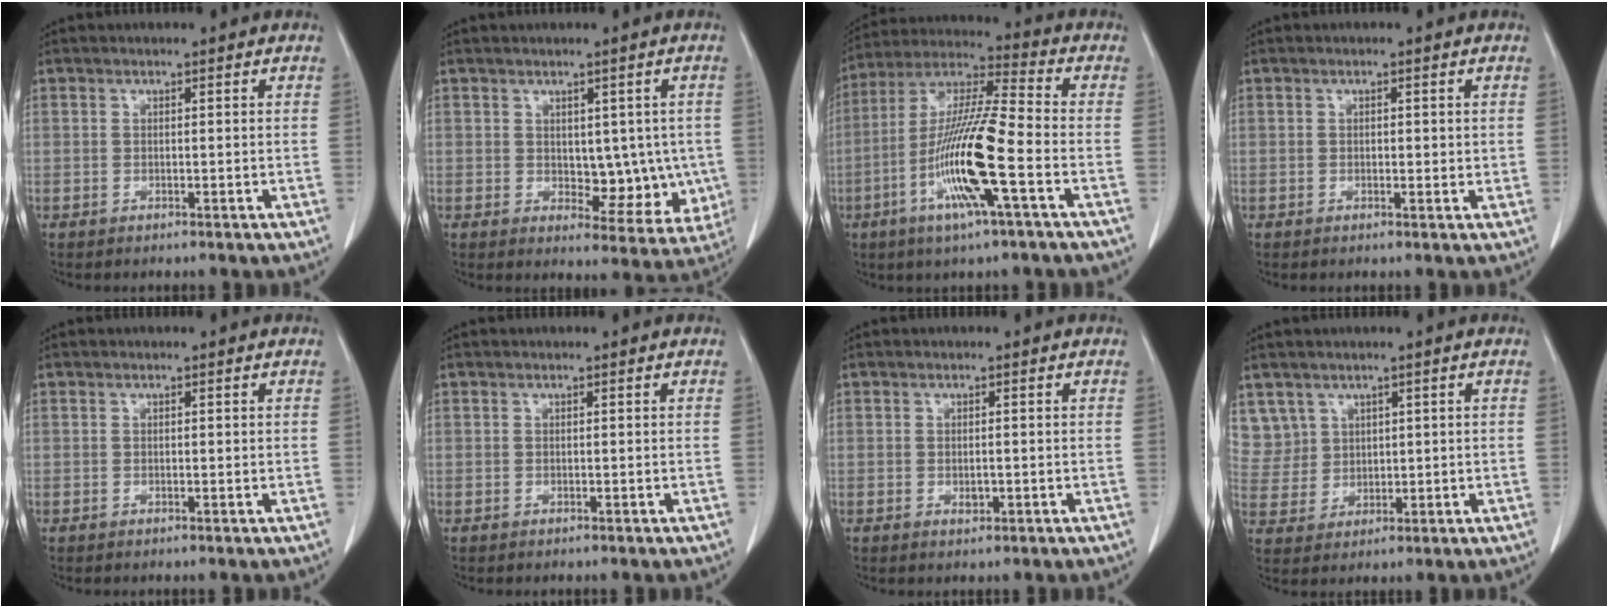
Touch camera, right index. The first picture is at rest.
{"total": 7.8, "force": [0.1, 4.7, 6.2], "torque": [-0.054, 0.000, 0.019]}
{"total": 15.6, "force": [-4.8, 0.5, 14.8], "torque": [-0.298, -0.007, -0.094]}
{"total": 1.4, "force": [0.3, 0.8, 1.2], "torque": [-0.017, -0.001, 0.004]}
{"total": 0.0}
{"total": 0.0}
{"total": 1.2, "force": [-0.2, 0.7, 0.9], "torque": [-0.017, 0.000, 0.003]}
{"total": 6.3, "force": [3.6, 5.2, -0.4], "torque": [0.012, 0.012, 0.083]}